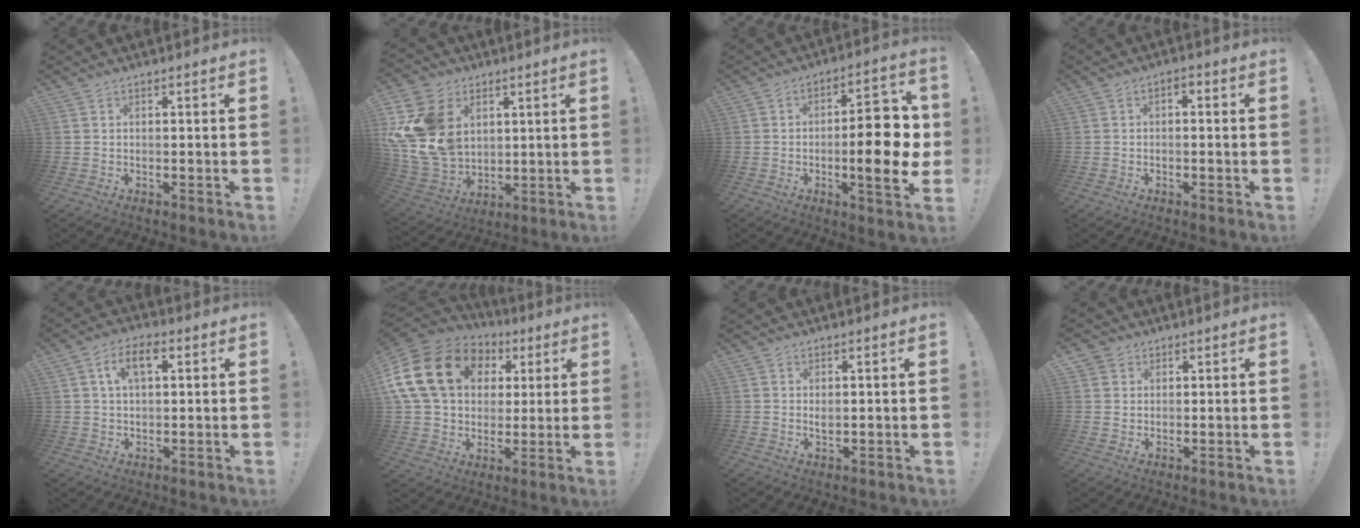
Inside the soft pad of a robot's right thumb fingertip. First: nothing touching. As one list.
[{"total": 19.1, "force": [5.4, 14.8, 10.8], "torque": [-0.227, -0.028, 0.108]}, {"total": 16.2, "force": [-1.5, 4.8, 15.4], "torque": [-0.202, 0.003, -0.023]}, {"total": 1.7, "force": [-1.2, 0.6, 1.1], "torque": [-0.016, 0.007, -0.022]}, {"total": 8.1, "force": [2.6, 4.6, 6.1], "torque": [-0.100, 0.011, 0.045]}, {"total": 23.5, "force": [6.9, 17.0, 14.7], "torque": [-0.274, -0.011, 0.148]}, {"total": 1.4, "force": [0.6, 0.7, 1.0], "torque": [-0.015, -0.002, 0.009]}, {"total": 3.5, "force": [1.8, 2.9, 0.4], "torque": [-0.002, -0.006, 0.032]}]